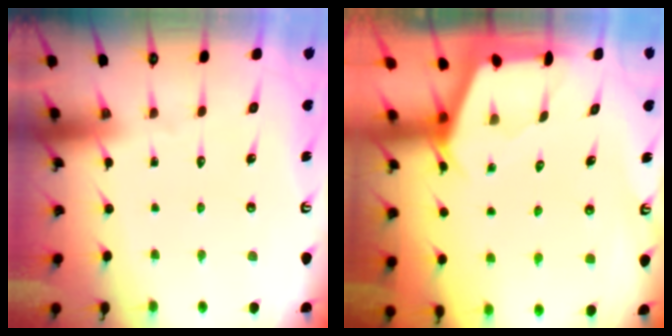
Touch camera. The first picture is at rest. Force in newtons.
{"total": 2.4, "press": 2.4, "slide": 0.3}